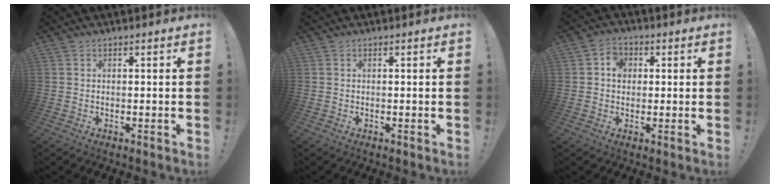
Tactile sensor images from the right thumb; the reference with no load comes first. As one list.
[{"total": 0.0}, {"total": 4.5, "force": [0.5, 4.0, 2.1], "torque": [-0.014, 0.000, 0.004]}]